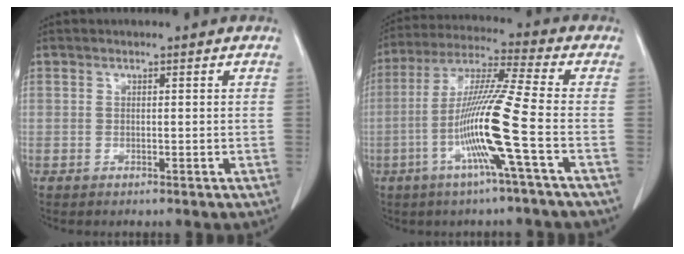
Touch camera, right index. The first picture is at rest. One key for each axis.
{"total": 13.1, "fx": -3.9, "fy": -1.8, "fz": 12.4, "tx": -0.243, "ty": -0.006, "tz": -0.084}